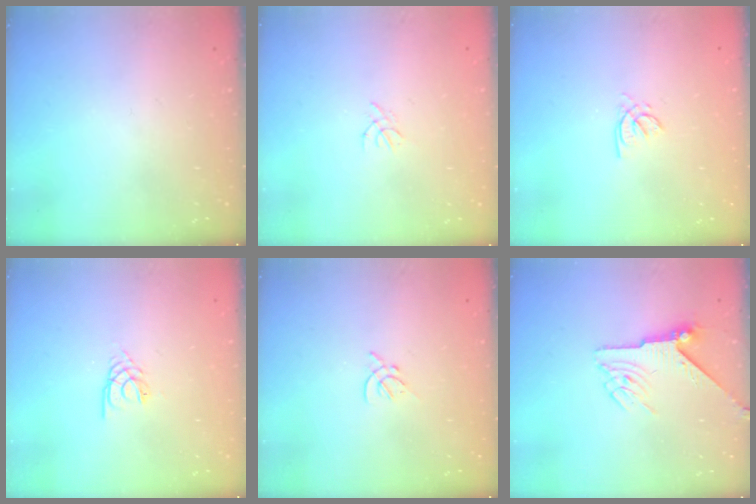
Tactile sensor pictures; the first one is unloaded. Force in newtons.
{"total": 0.8, "press": 0.7, "slide": 0.3}
{"total": 1.4, "press": 1.4, "slide": 0.2}
{"total": 2.2, "press": 2.1, "slide": 0.4}
{"total": 2.2, "press": 2.1, "slide": 0.6}
{"total": 6.0, "press": 6.0, "slide": 0.7}